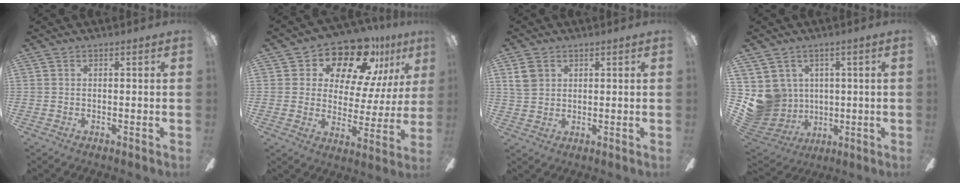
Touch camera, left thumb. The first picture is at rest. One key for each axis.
{"total": 16.7, "fx": 12.5, "fy": 7.7, "fz": 7.9, "tx": -0.134, "ty": -0.082, "tz": 0.217}
{"total": 4.6, "fx": 1.9, "fy": 3.6, "fz": 2.1, "tx": -0.043, "ty": 0.004, "tz": 0.038}
{"total": 9.9, "fx": 0.9, "fy": 9.6, "fz": 2.0, "tx": -0.081, "ty": -0.014, "tz": 0.025}